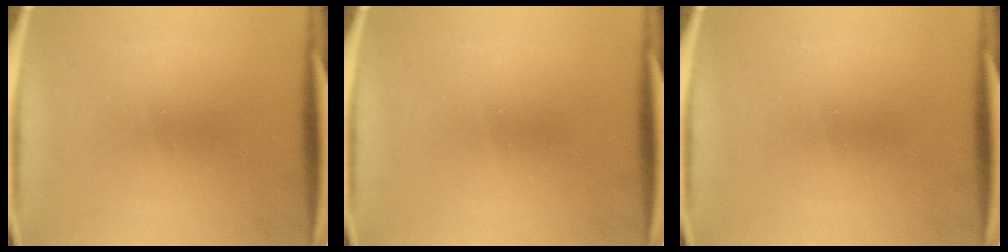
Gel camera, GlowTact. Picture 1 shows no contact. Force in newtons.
{"total": 0.0}
{"total": 0.0}